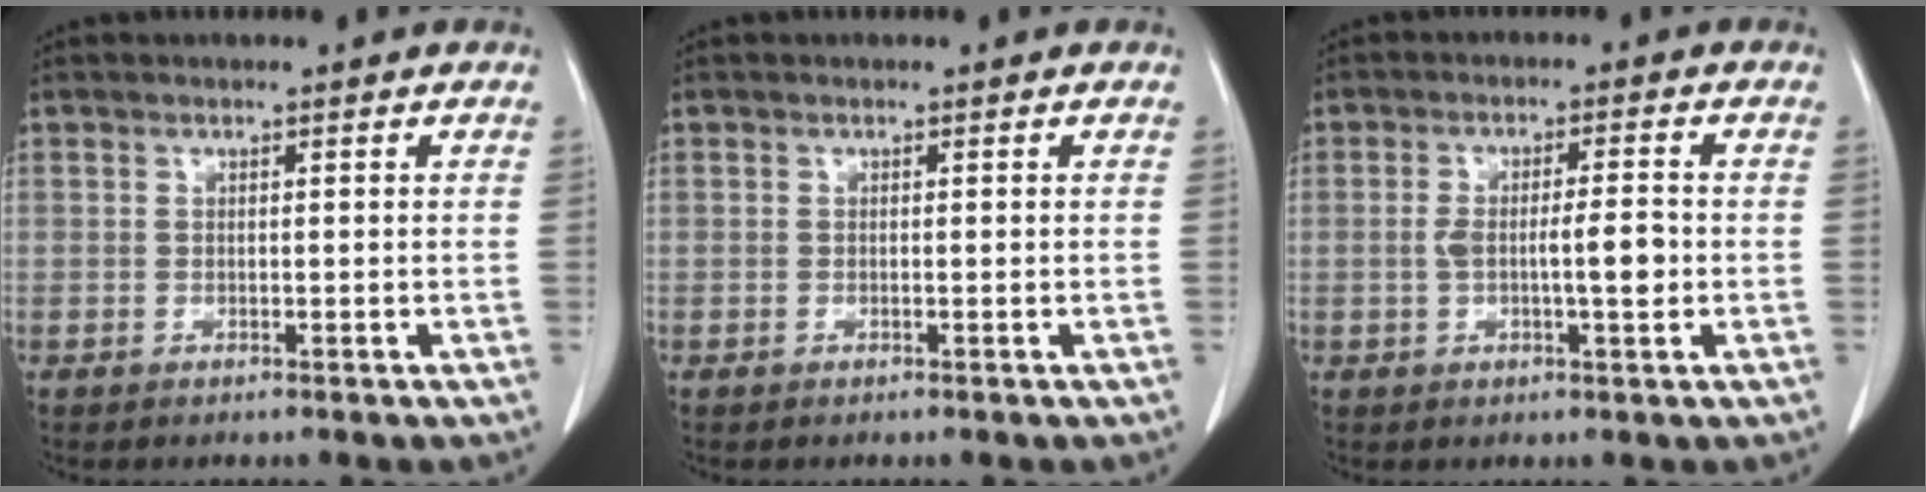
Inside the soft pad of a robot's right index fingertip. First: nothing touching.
{"total": 0.0}
{"total": 5.6, "force": [-0.7, 0.8, 5.5], "torque": [-0.099, 0.004, -0.010]}